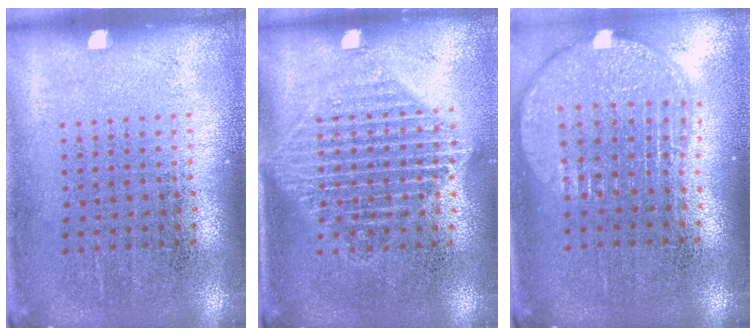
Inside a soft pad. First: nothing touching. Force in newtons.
{"total": 1.5, "press": 1.3, "slide": 0.8}
{"total": 2.0, "press": 1.6, "slide": 1.1}